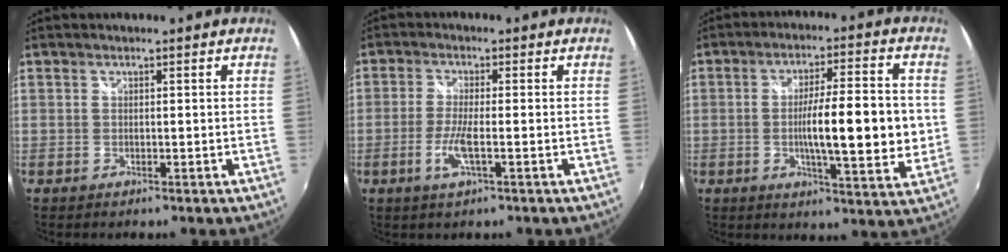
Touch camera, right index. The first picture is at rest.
{"total": 4.7, "force": [-1.6, 0.6, 4.4], "torque": [-0.096, -0.008, -0.033]}
{"total": 13.8, "force": [-0.7, 2.4, 13.6], "torque": [-0.218, -0.008, -0.010]}